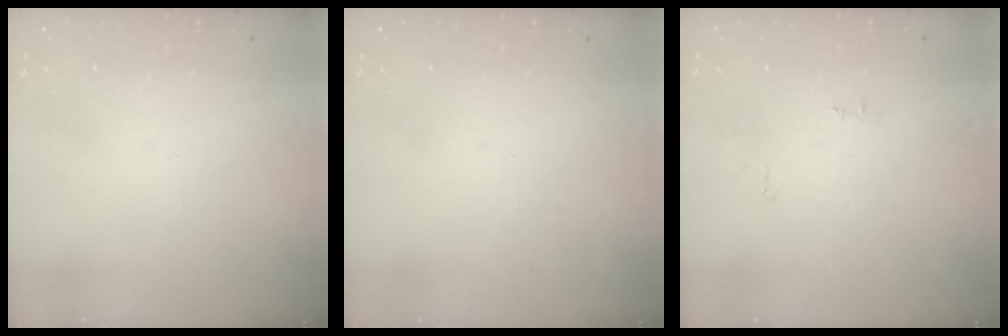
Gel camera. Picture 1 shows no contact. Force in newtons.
{"total": 0.0}
{"total": 3.9, "press": 3.8, "slide": 0.5}